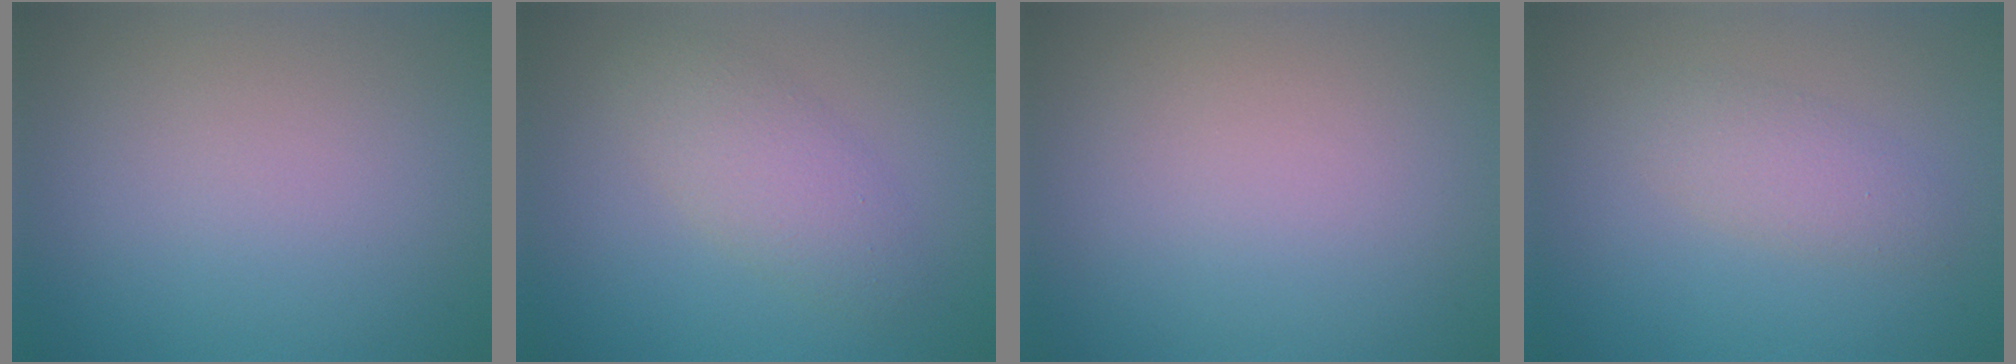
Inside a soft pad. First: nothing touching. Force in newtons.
{"total": 3.1, "press": 3.1, "slide": 0.1}
{"total": 0.0}
{"total": 2.3, "press": 2.3, "slide": 0.1}